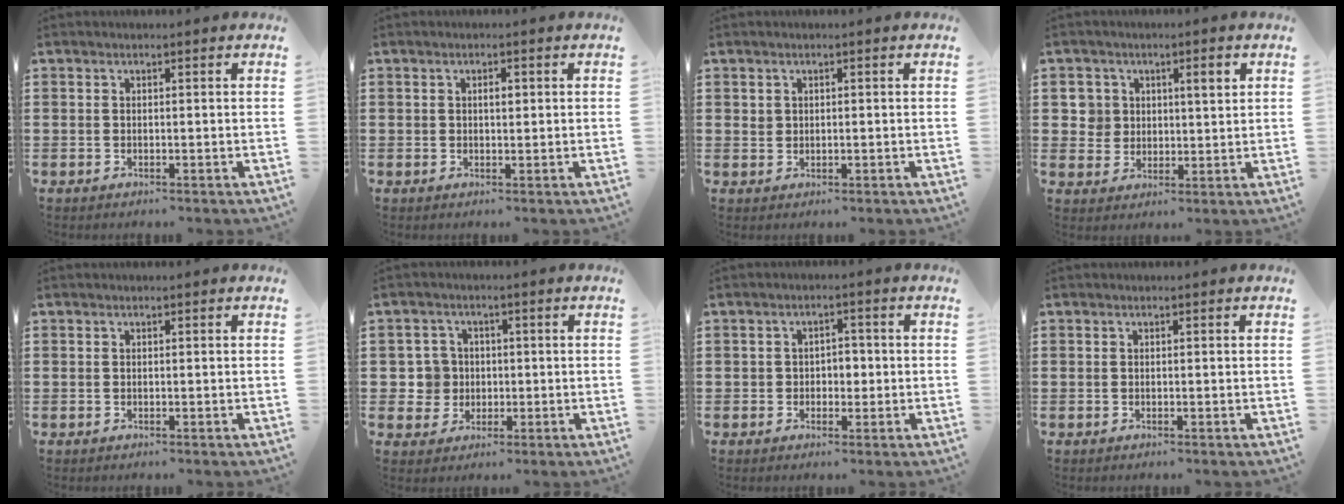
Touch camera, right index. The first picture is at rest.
{"total": 1.5, "force": [0.3, 0.7, 1.3], "torque": [-0.027, 0.005, 0.003]}
{"total": 0.9, "force": [0.4, 0.8, 0.4], "torque": [-0.011, 0.003, 0.007]}
{"total": 4.4, "force": [1.3, 3.8, 1.8], "torque": [-0.047, 0.012, 0.019]}
{"total": 0.0}
{"total": 4.5, "force": [-0.2, 4.4, 1.0], "torque": [-0.040, 0.014, -0.005]}
{"total": 2.3, "force": [-0.3, 1.9, 1.1], "torque": [-0.029, 0.006, -0.011]}
{"total": 0.0}